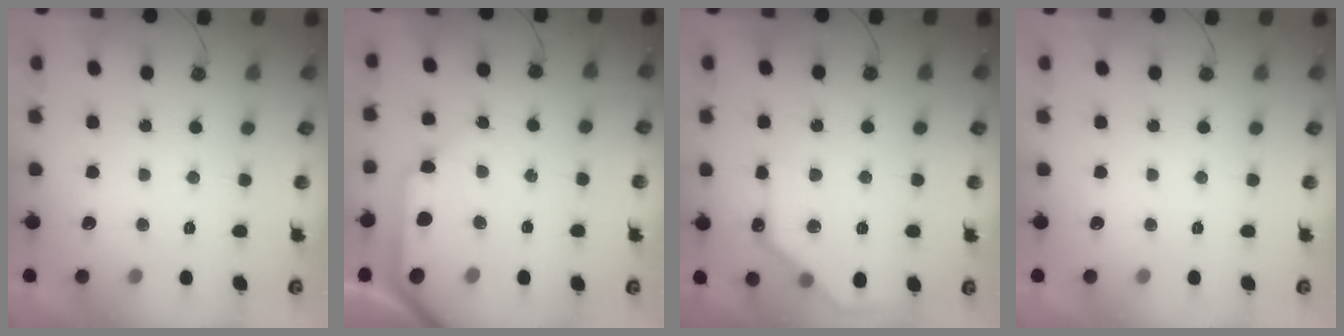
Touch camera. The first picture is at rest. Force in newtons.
{"total": 11.3, "press": 11.2, "slide": 1.7}
{"total": 12.8, "press": 12.8, "slide": 0.6}
{"total": 0.0}